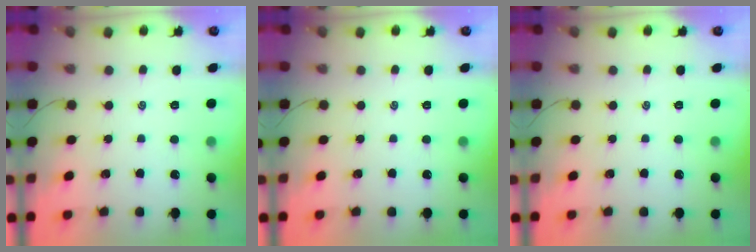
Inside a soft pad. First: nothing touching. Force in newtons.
{"total": 0.0}
{"total": 0.0}